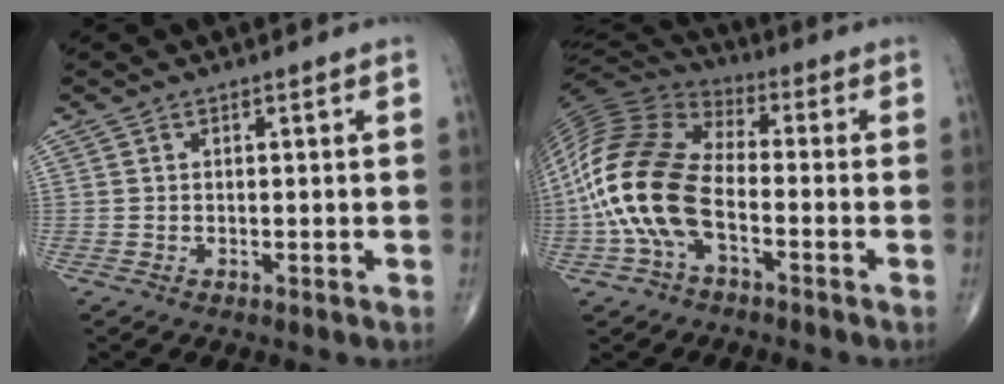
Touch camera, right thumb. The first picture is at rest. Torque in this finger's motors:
{"motor_torque": [1.63, 1.28, 2.46, 0.13, 0.66]}